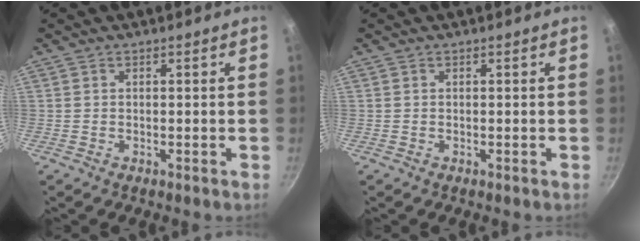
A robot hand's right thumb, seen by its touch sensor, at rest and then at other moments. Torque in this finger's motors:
{"motor_torque": [-0.01, -0.01, 0.00, 0.00, 0.00]}